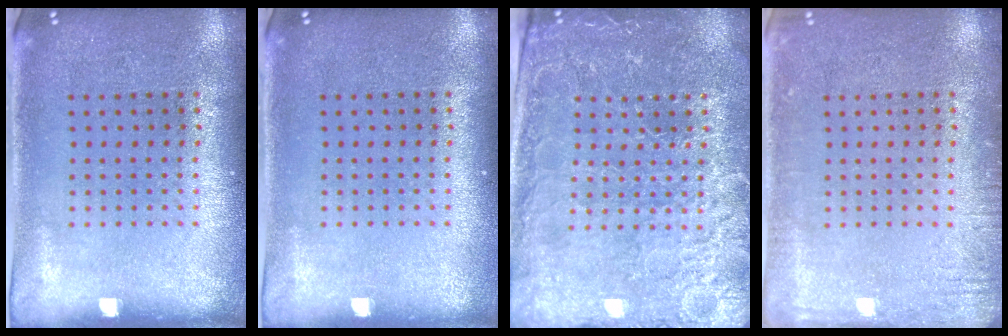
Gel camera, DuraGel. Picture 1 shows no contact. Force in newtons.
{"total": 0.0}
{"total": 3.7, "press": 3.6, "slide": 1.0}
{"total": 2.0, "press": 1.9, "slide": 0.2}